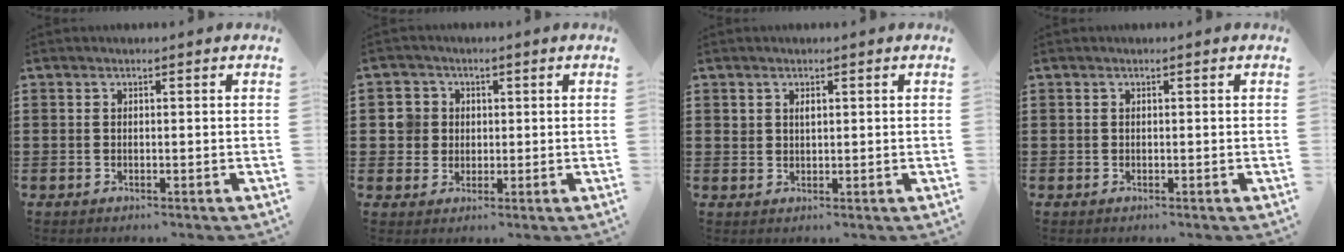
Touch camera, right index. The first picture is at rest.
{"total": 4.3, "force": [0.4, 4.2, 0.8], "torque": [-0.042, 0.012, 0.004]}
{"total": 1.2, "force": [0.6, 0.7, 0.7], "torque": [-0.015, 0.004, 0.011]}
{"total": 0.0}